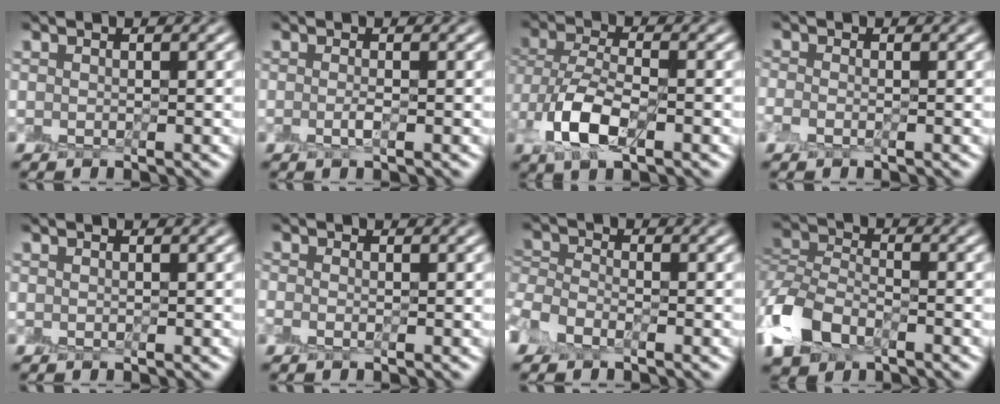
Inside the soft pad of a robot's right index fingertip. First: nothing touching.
{"total": 1.0, "force": [-0.5, 0.3, 0.8], "torque": [-0.013, 0.000, -0.009]}
{"total": 5.6, "force": [-2.3, 3.0, 4.1], "torque": [-0.091, -0.003, -0.044]}
{"total": 0.9, "force": [-0.8, 0.3, 0.4], "torque": [-0.007, -0.002, -0.018]}
{"total": 0.0}
{"total": 0.7, "force": [-0.6, 0.1, 0.2], "torque": [-0.001, -0.005, -0.013]}
{"total": 3.2, "force": [-2.0, 2.0, 1.4], "torque": [-0.030, -0.002, -0.049]}
{"total": 6.7, "force": [-3.9, 4.2, 3.4], "torque": [-0.075, -0.002, -0.082]}